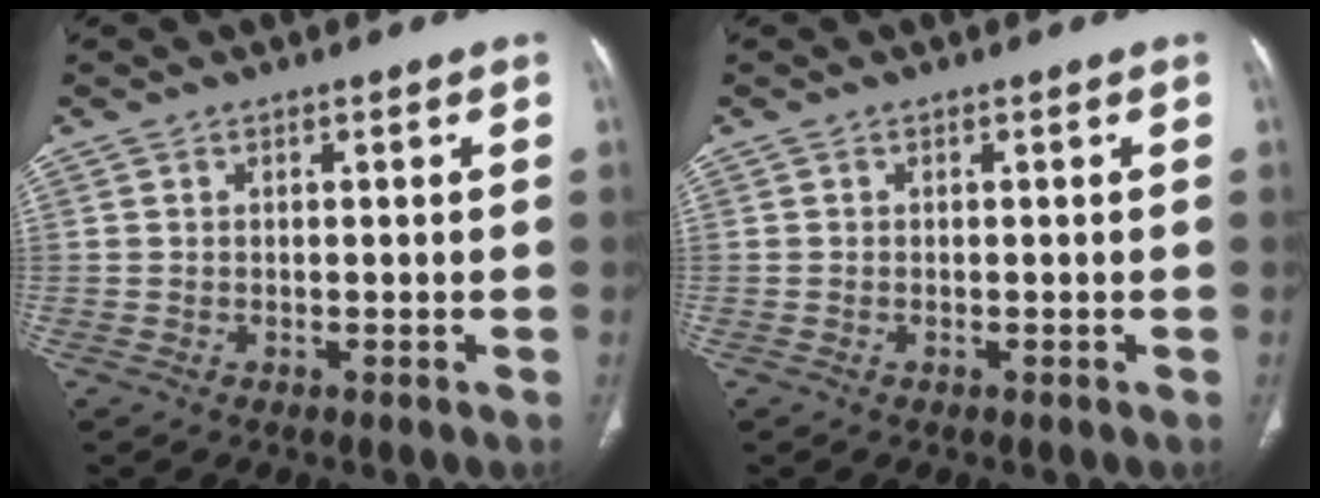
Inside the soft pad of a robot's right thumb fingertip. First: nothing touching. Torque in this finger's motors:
{"motor_torque": [0.04, -0.10, -0.13, -0.41, 0.06]}